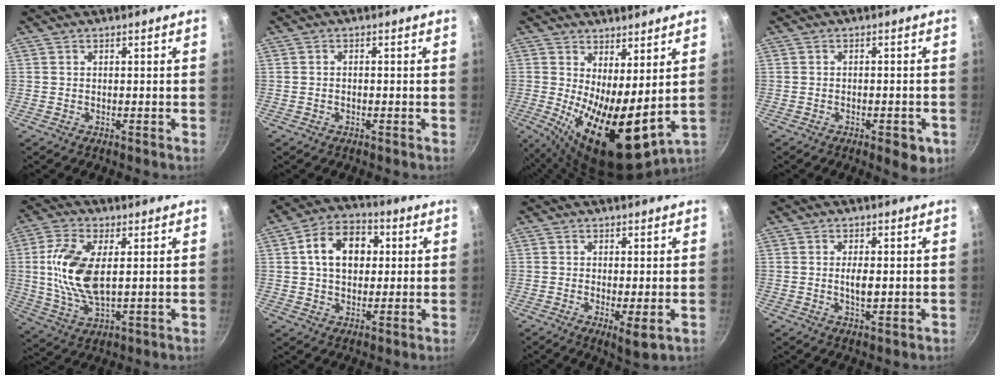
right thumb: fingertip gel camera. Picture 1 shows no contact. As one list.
[{"total": 0.7, "force": [-0.4, 0.3, 0.4], "torque": [-0.011, 0.006, -0.009]}, {"total": 13.7, "force": [1.4, 5.4, 12.5], "torque": [-0.178, -0.034, 0.034]}, {"total": 7.8, "force": [-2.8, 3.7, 6.3], "torque": [-0.043, 0.006, -0.032]}, {"total": 13.0, "force": [1.8, 6.3, 11.3], "torque": [-0.224, -0.001, 0.037]}, {"total": 12.0, "force": [2.3, 8.7, 8.0], "torque": [-0.096, 0.016, 0.025]}, {"total": 4.3, "force": [-0.8, 1.2, 4.1], "torque": [-0.067, -0.016, -0.009]}, {"total": 3.7, "force": [-0.1, 1.4, 3.4], "torque": [-0.061, -0.002, -0.003]}]